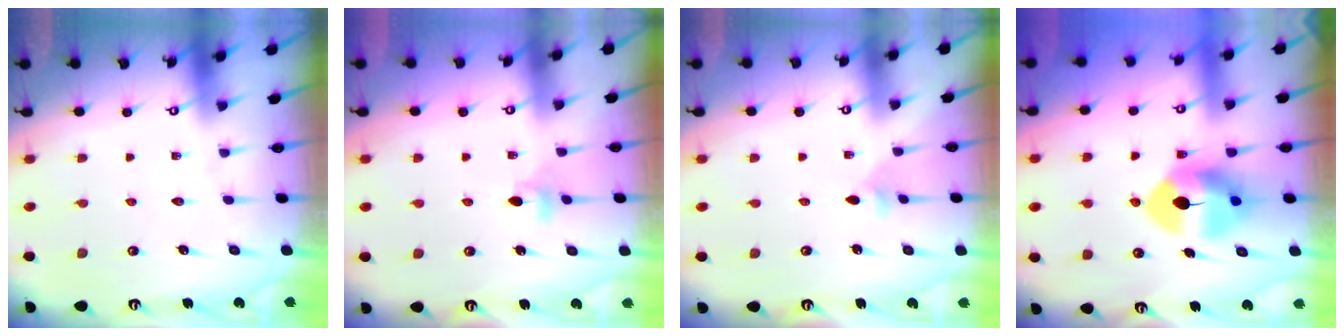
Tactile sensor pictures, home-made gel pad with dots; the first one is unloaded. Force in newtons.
{"total": 3.6, "press": 3.4, "slide": 1.0}
{"total": 3.3, "press": 3.2, "slide": 0.6}
{"total": 10.4, "press": 10.3, "slide": 1.6}